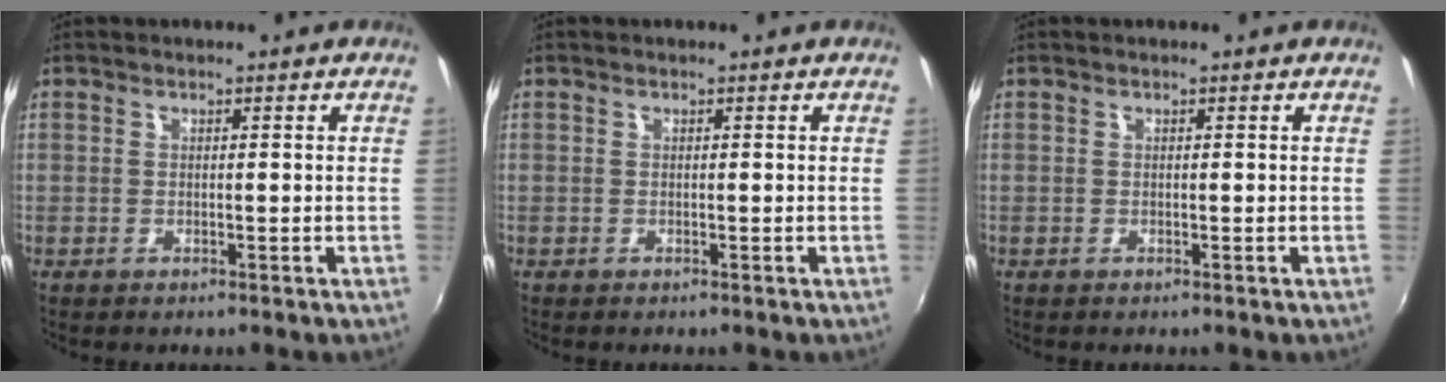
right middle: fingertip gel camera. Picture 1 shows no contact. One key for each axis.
{"total": 0.0}
{"total": 0.0}